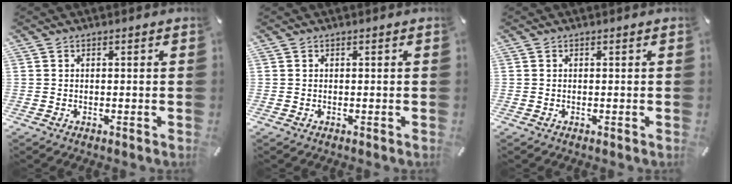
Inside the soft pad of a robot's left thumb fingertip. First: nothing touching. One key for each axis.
{"total": 0.0}
{"total": 0.0}